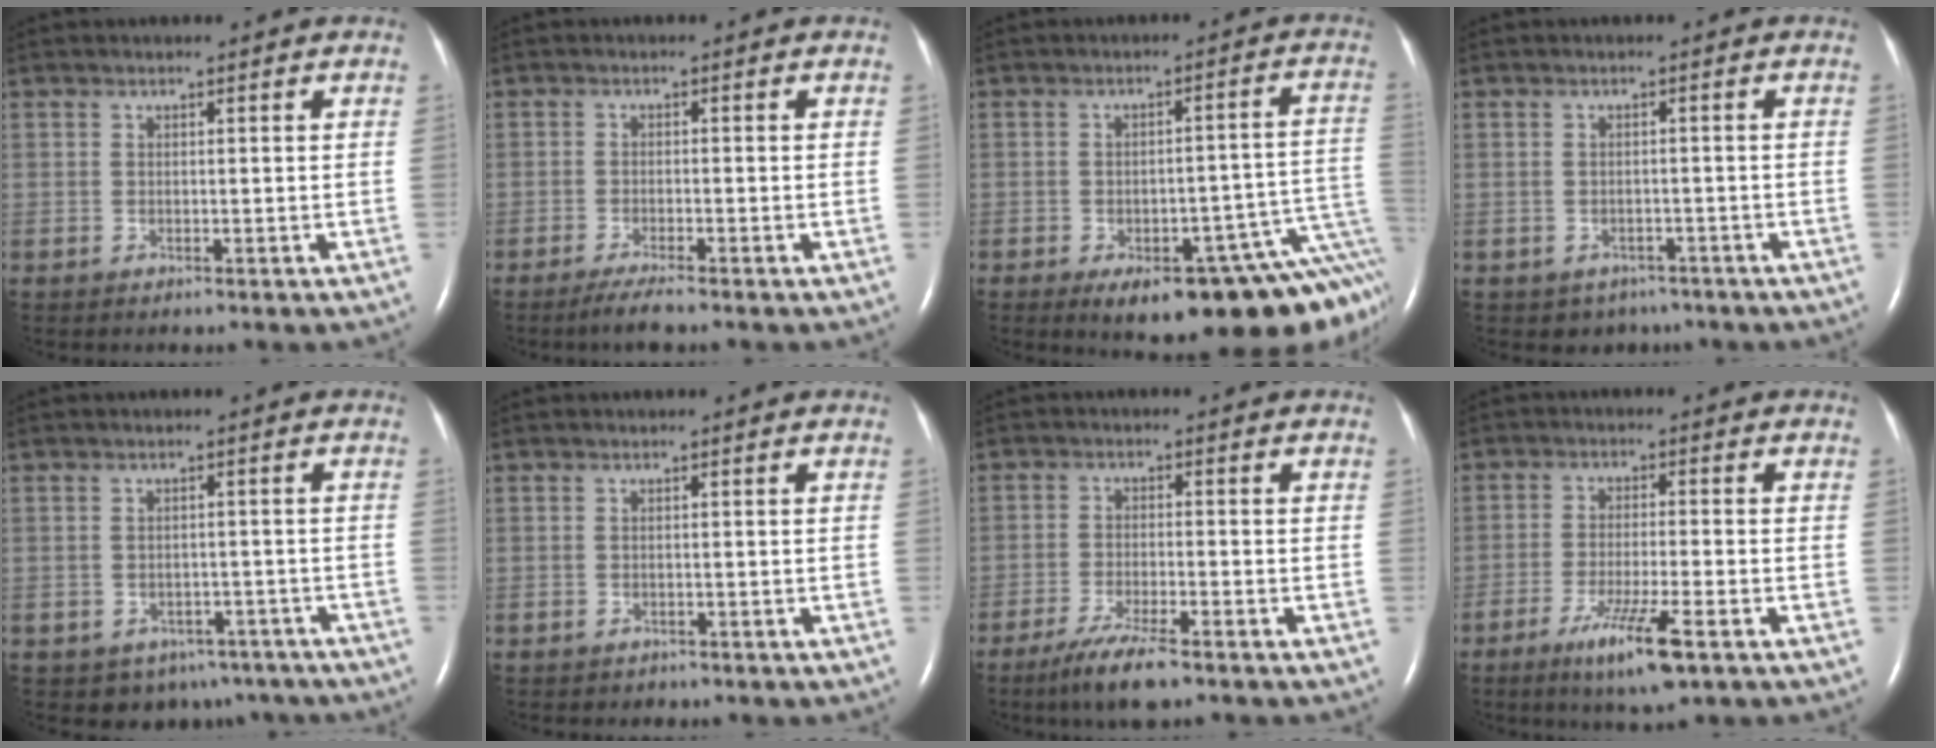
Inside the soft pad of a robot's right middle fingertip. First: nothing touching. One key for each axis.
{"total": 3.1, "fx": -2.5, "fy": 0.1, "fz": 1.9, "tx": -0.044, "ty": -0.009, "tz": -0.047}
{"total": 17.4, "fx": -11.1, "fy": 5.3, "fz": 12.2, "tx": -0.065, "ty": 0.033, "tz": -0.130}
{"total": 3.9, "fx": -2.7, "fy": 2.8, "fz": 0.4, "tx": -0.010, "ty": 0.011, "tz": -0.029}
{"total": 7.8, "fx": -5.4, "fy": 5.3, "fz": 1.8, "tx": -0.022, "ty": 0.011, "tz": -0.056}
{"total": 1.5, "fx": -1.2, "fy": 0.9, "fz": 0.3, "tx": -0.017, "ty": 0.001, "tz": -0.009}
{"total": 7.0, "fx": -5.0, "fy": 0.9, "fz": 4.8, "tx": -0.097, "ty": -0.017, "tz": -0.087}
{"total": 8.2, "fx": -4.6, "fy": 0.4, "fz": 6.8, "tx": -0.129, "ty": -0.019, "tz": -0.078}